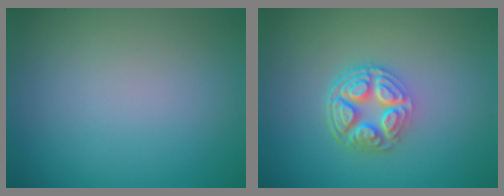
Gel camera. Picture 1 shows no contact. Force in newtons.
{"total": 5.0, "press": 3.7, "slide": 3.4}